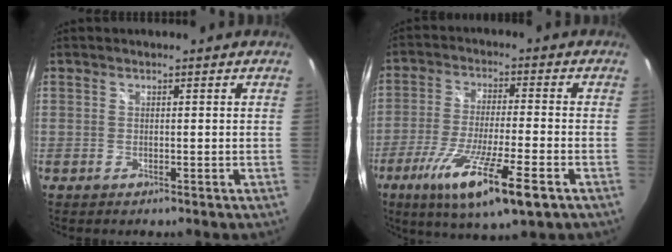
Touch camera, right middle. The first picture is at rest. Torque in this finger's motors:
{"motor_torque": [1.50, -0.64, 0.93, 0.21]}